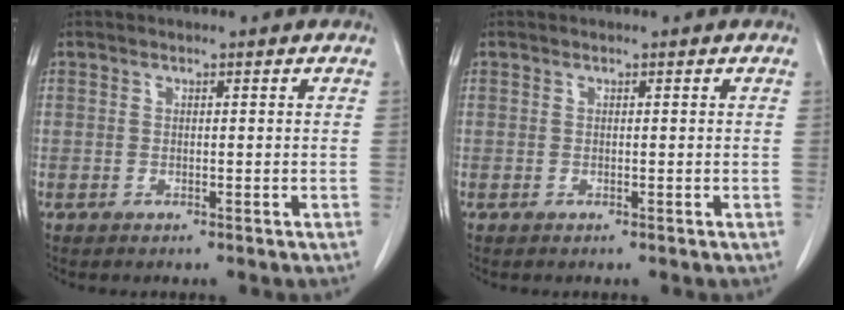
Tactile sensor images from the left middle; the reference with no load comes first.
{"total": 0.0}